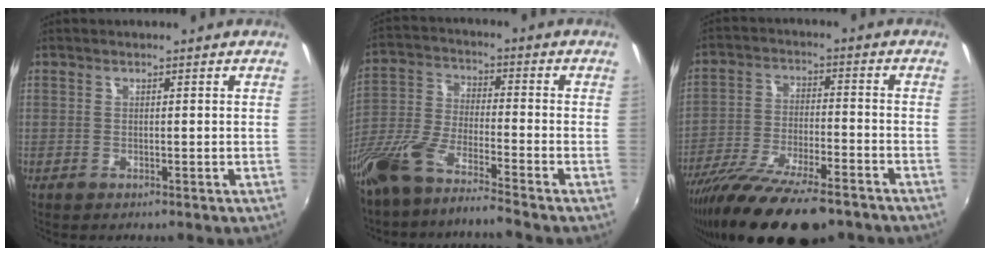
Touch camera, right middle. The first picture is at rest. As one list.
[{"total": 11.4, "force": [-9.3, 0.7, 6.6], "torque": [-0.148, -0.016, -0.182]}, {"total": 19.3, "force": [-14.8, 4.8, 11.4], "torque": [-0.223, -0.049, -0.247]}]